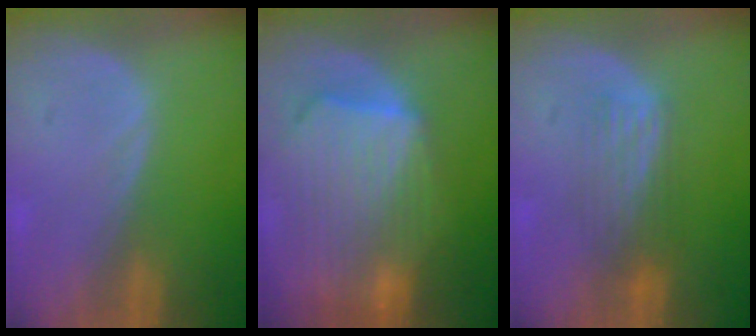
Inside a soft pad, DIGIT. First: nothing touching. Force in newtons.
{"total": 10.7, "press": 9.3, "slide": 5.2}
{"total": 4.1, "press": 4.1, "slide": 0.1}